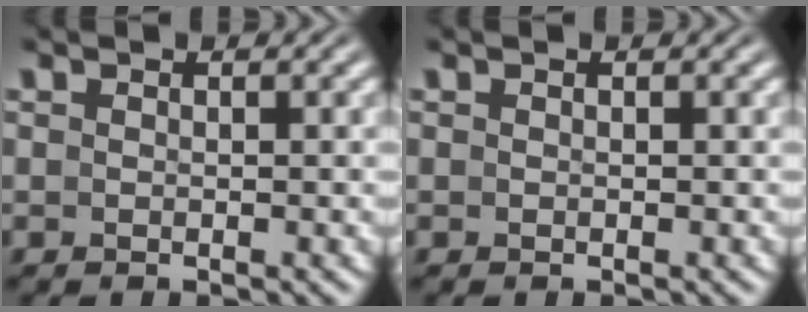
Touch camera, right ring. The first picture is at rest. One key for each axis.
{"total": 0.0}